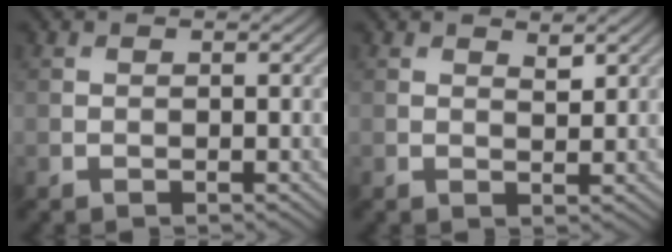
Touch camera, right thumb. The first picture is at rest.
{"total": 1.5, "force": [1.2, 0.4, 0.9], "torque": [-0.017, -0.004, 0.022]}